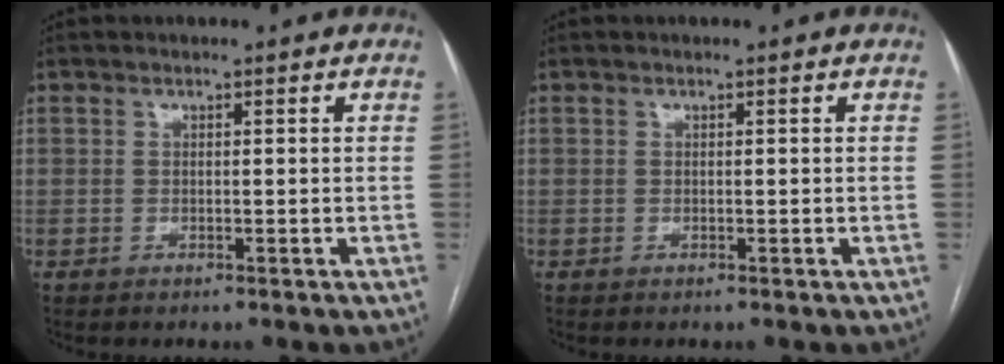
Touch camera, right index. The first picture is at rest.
{"total": 0.0}